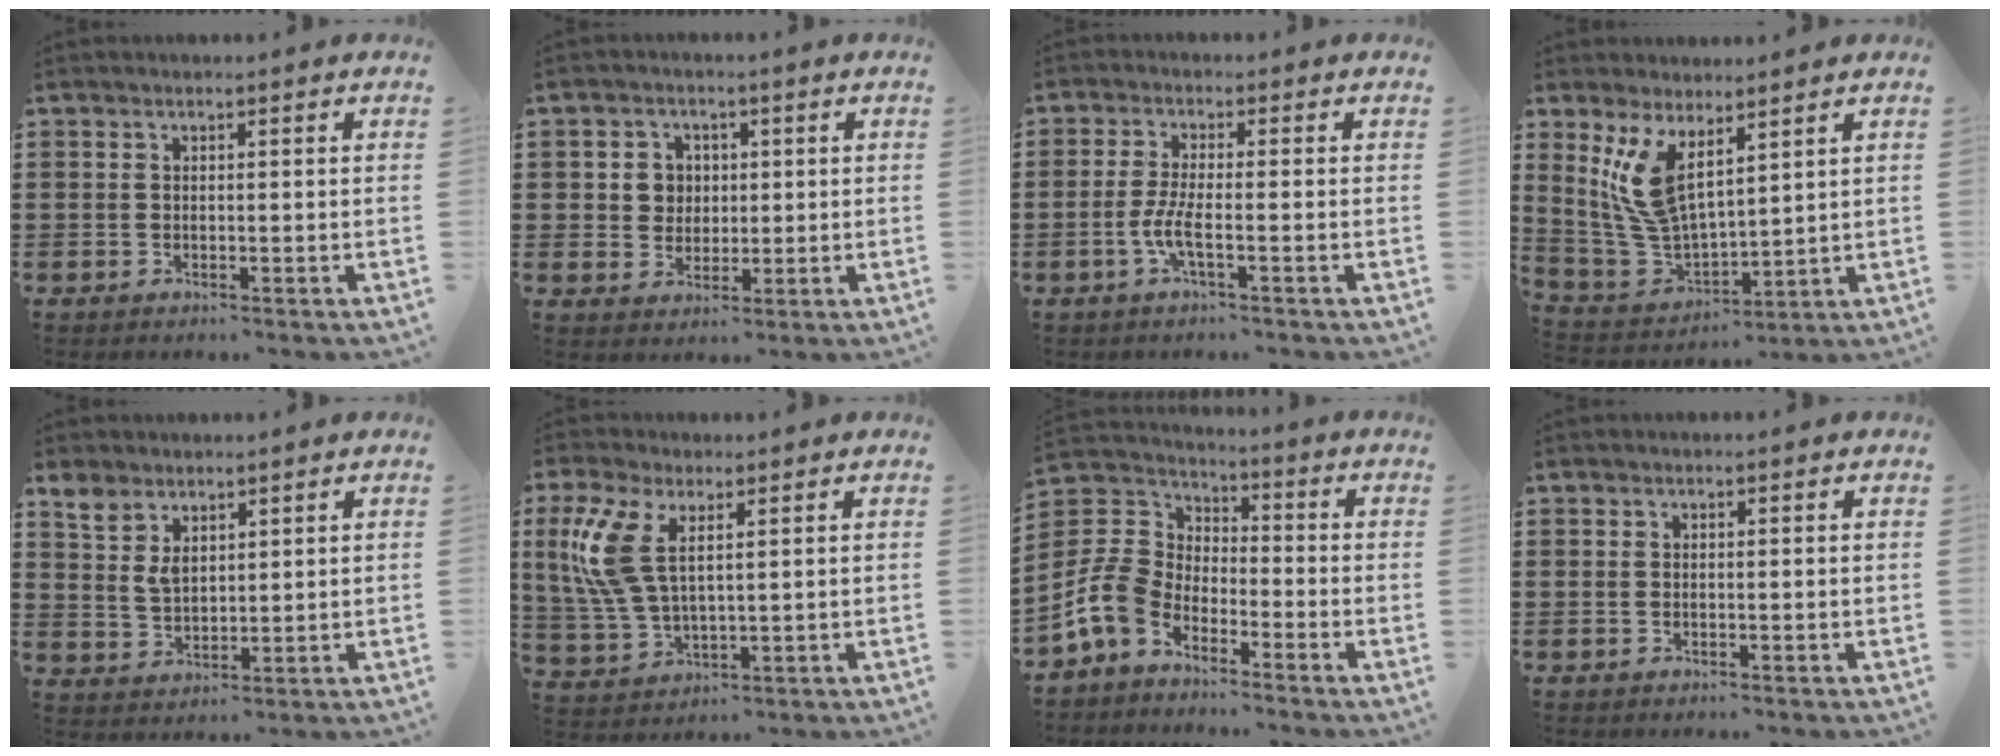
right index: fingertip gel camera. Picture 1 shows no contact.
{"total": 3.8, "force": [0.5, 3.6, 1.0], "torque": [-0.035, 0.011, 0.006]}
{"total": 4.4, "force": [-1.7, 0.6, 4.0], "torque": [-0.096, -0.011, -0.040]}
{"total": 9.0, "force": [4.4, 4.0, 6.8], "torque": [-0.179, -0.021, 0.076]}
{"total": 4.4, "force": [2.7, 2.5, 2.4], "torque": [-0.058, 0.008, 0.050]}
{"total": 8.0, "force": [2.9, 3.6, 6.5], "torque": [-0.170, -0.002, 0.045]}
{"total": 7.3, "force": [-4.4, 4.7, 3.2], "torque": [-0.120, -0.001, -0.101]}
{"total": 0.0}